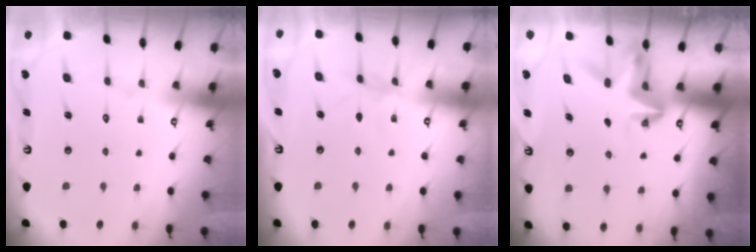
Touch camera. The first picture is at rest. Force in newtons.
{"total": 2.6, "press": 2.6, "slide": 0.4}
{"total": 3.7, "press": 3.7, "slide": 0.3}